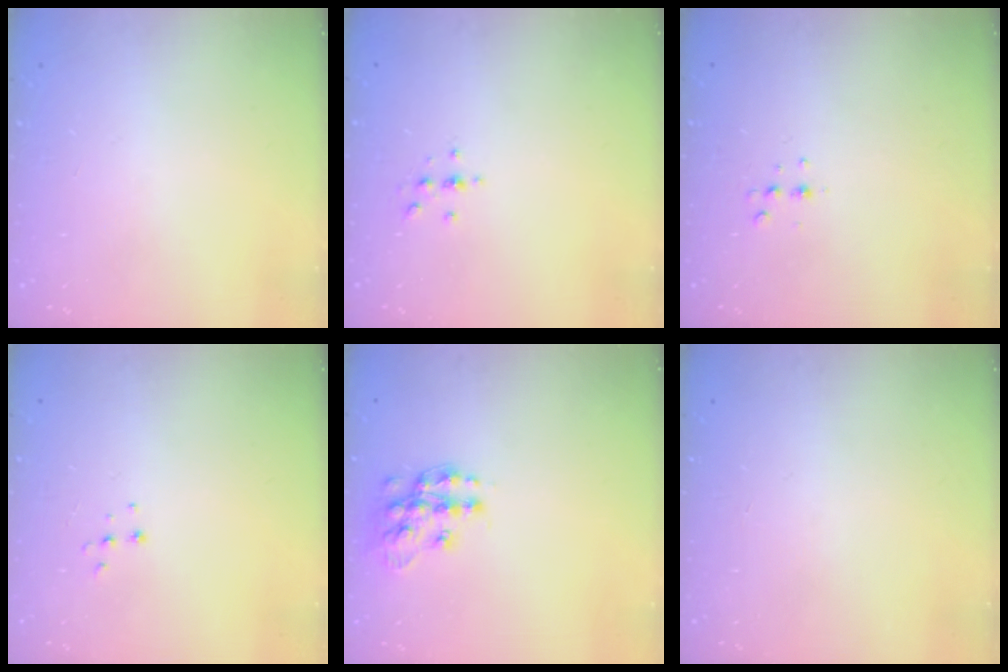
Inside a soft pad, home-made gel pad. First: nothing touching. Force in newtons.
{"total": 2.4, "press": 2.4, "slide": 0.3}
{"total": 3.9, "press": 3.8, "slide": 1.1}
{"total": 4.9, "press": 4.9, "slide": 0.7}
{"total": 13.3, "press": 13.3, "slide": 0.9}
{"total": 0.0}